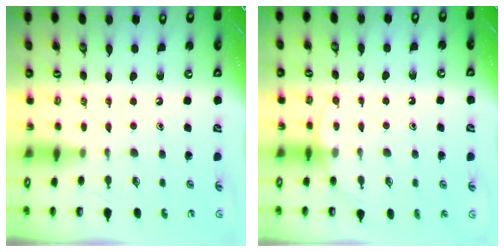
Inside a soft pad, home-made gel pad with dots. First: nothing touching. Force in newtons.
{"total": 5.2, "press": 5.2, "slide": 0.5}